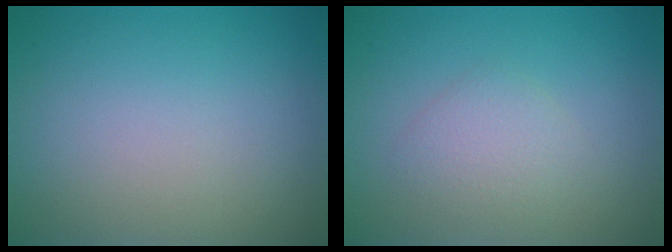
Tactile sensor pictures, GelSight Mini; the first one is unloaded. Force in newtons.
{"total": 2.1, "press": 2.1, "slide": 0.1}